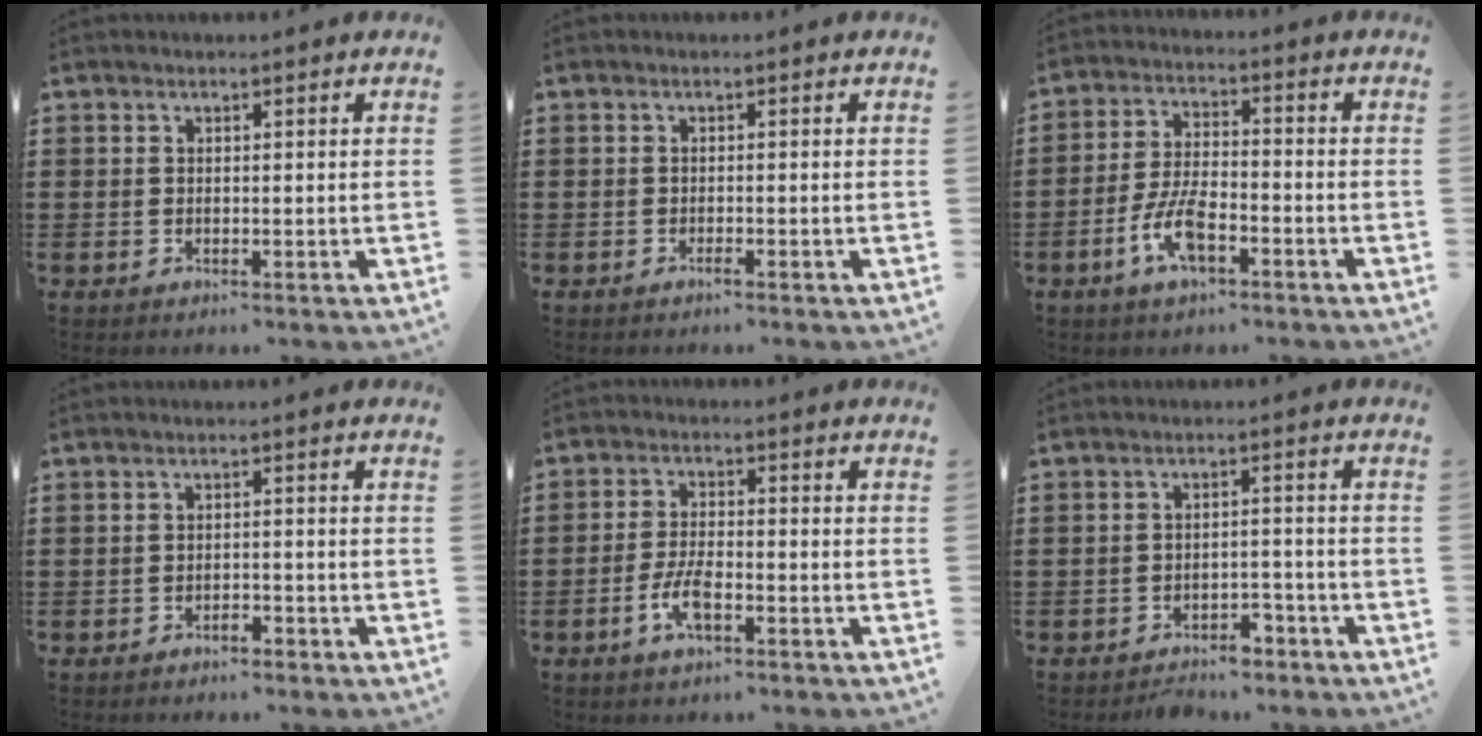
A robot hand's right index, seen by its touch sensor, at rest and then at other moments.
{"total": 0.9, "force": [-0.7, 0.0, 0.5], "torque": [-0.011, -0.005, -0.012]}
{"total": 7.4, "force": [-3.6, 2.9, 5.8], "torque": [-0.133, -0.002, -0.070]}
{"total": 1.7, "force": [-1.6, 0.2, 0.5], "torque": [-0.014, -0.001, -0.032]}
{"total": 5.2, "force": [-2.4, 1.8, 4.2], "torque": [-0.103, -0.004, -0.053]}
{"total": 3.2, "force": [-2.9, 1.0, 0.9], "torque": [-0.017, 0.010, -0.058]}